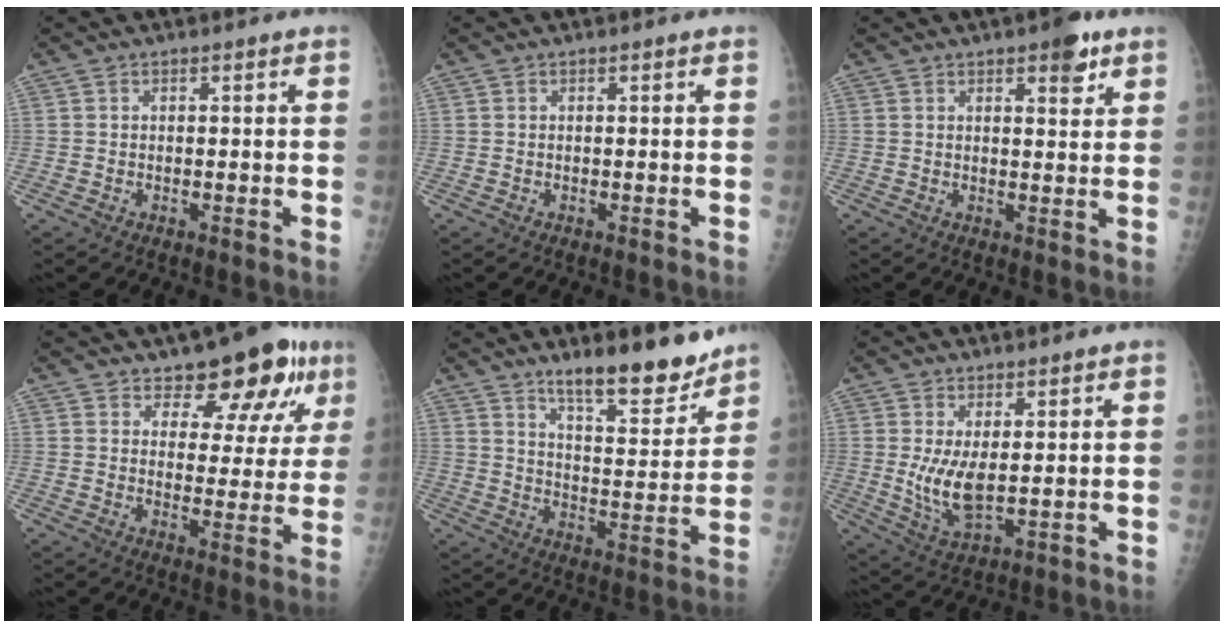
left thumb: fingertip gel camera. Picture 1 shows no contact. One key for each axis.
{"total": 0.0}
{"total": 4.9, "fx": 3.0, "fy": 1.8, "fz": 3.4, "tx": -0.032, "ty": -0.013, "tz": 0.036}
{"total": 12.2, "fx": 8.3, "fy": 5.9, "fz": 6.7, "tx": -0.041, "ty": -0.047, "tz": 0.108}
{"total": 13.6, "fx": 10.9, "fy": 3.4, "fz": 7.3, "tx": -0.079, "ty": -0.083, "tz": 0.174}
{"total": 6.9, "fx": 1.1, "fy": 2.8, "fz": 6.2, "tx": -0.122, "ty": -0.022, "tz": 0.032}